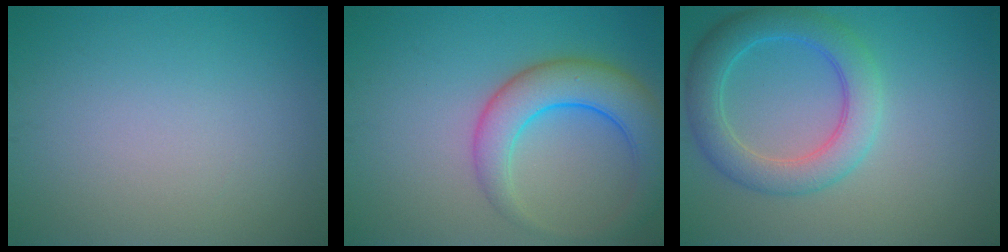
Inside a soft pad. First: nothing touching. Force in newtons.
{"total": 6.3, "press": 6.2, "slide": 0.4}
{"total": 5.2, "press": 5.2, "slide": 0.2}